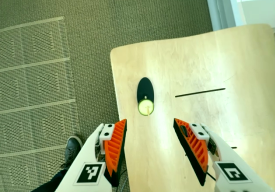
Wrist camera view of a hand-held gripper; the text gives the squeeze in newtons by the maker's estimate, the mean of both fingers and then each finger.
{"total": 0.0}